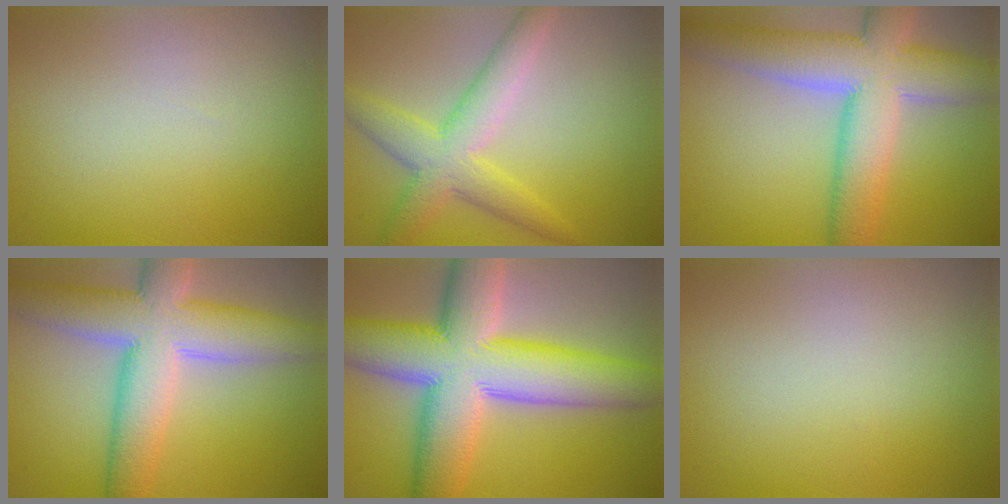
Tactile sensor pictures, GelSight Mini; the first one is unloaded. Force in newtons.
{"total": 5.1, "press": 5.1, "slide": 0.1}
{"total": 9.5, "press": 9.5, "slide": 0.8}
{"total": 9.8, "press": 9.8, "slide": 0.5}
{"total": 13.1, "press": 13.1, "slide": 0.5}
{"total": 0.0}